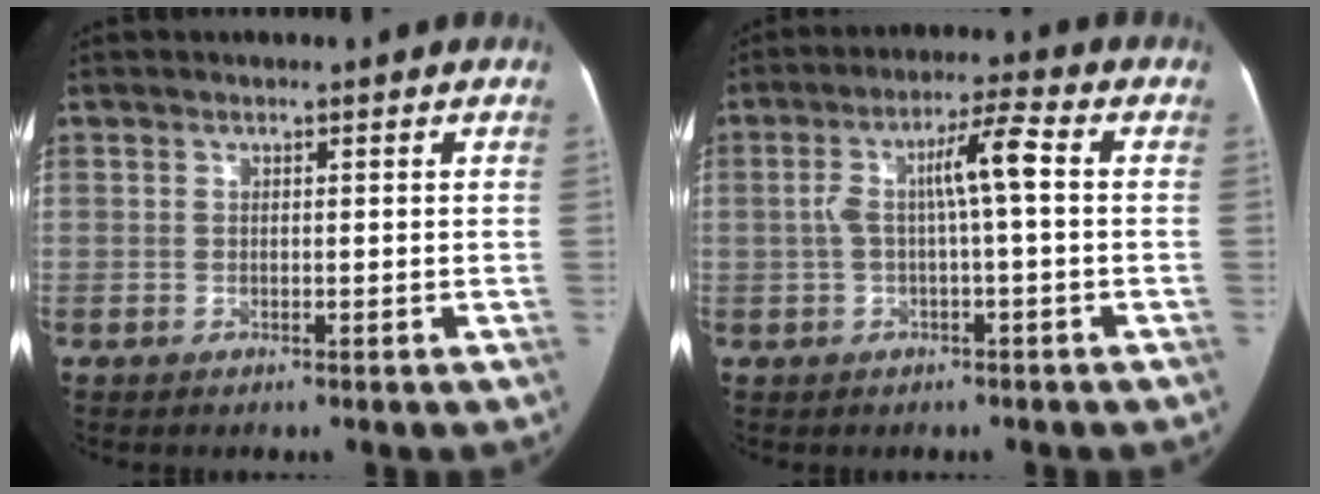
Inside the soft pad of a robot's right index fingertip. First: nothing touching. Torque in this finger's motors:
{"motor_torque": [0.36, 0.07, 0.21, 0.06]}